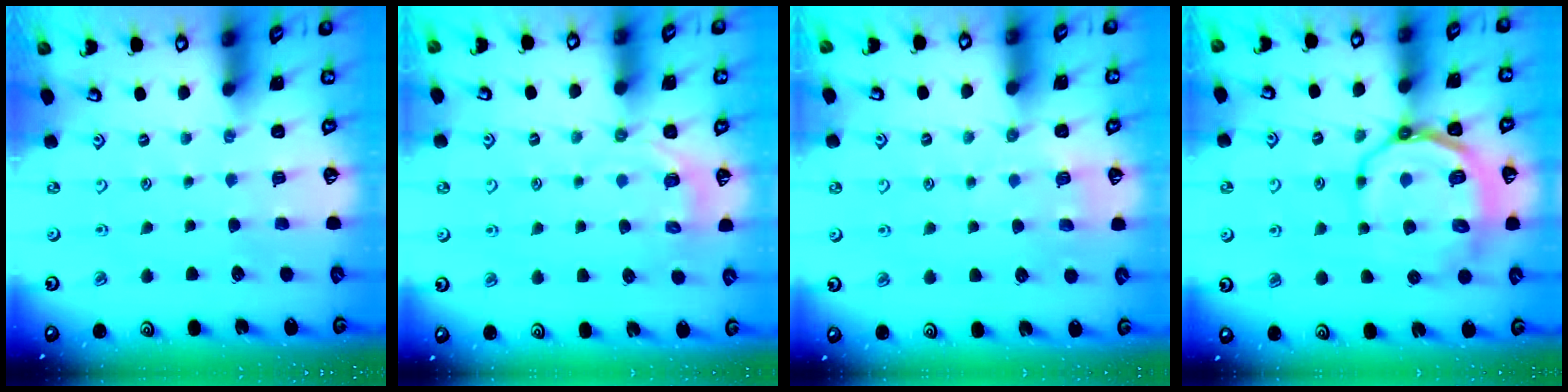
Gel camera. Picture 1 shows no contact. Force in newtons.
{"total": 3.7, "press": 3.1, "slide": 1.9}
{"total": 5.7, "press": 5.5, "slide": 1.4}
{"total": 14.3, "press": 14.1, "slide": 2.7}